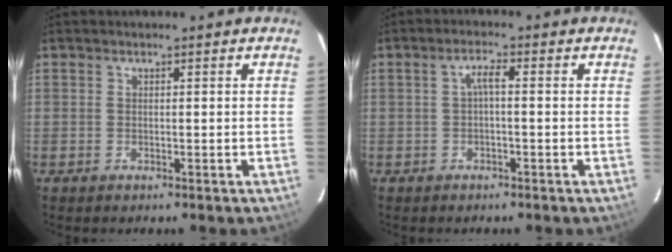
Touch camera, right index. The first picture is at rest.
{"total": 2.2, "force": [-0.3, 0.5, 2.1], "torque": [-0.044, 0.007, -0.004]}